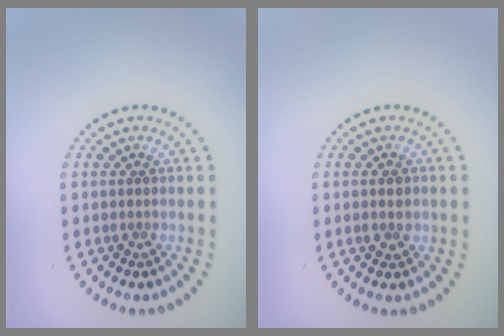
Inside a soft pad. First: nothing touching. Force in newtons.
{"total": 1.5, "press": 1.5, "slide": 0.3}